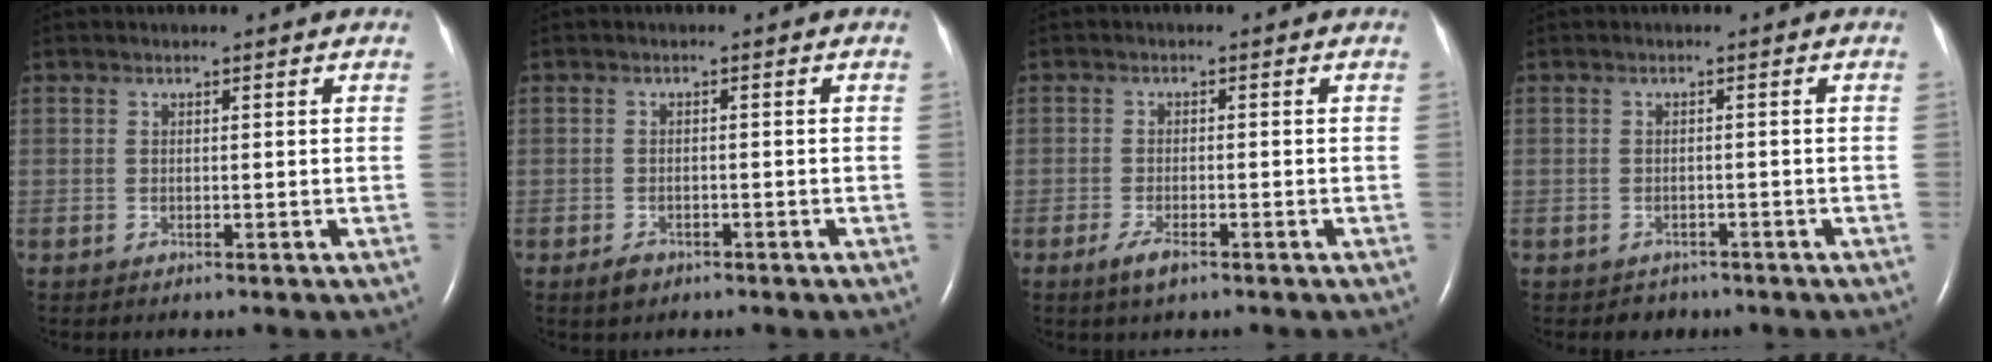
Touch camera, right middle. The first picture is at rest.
{"total": 2.0, "force": [-1.3, 1.2, 0.8], "torque": [-0.020, 0.001, -0.017]}
{"total": 2.7, "force": [-1.7, 0.7, 2.0], "torque": [-0.048, -0.004, -0.032]}
{"total": 1.9, "force": [-1.3, 1.3, -0.2], "torque": [-0.006, 0.005, -0.018]}